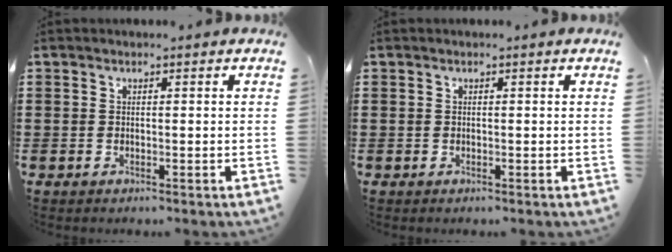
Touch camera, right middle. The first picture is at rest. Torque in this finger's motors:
{"motor_torque": [0.36, -0.25, 0.08, 0.02]}